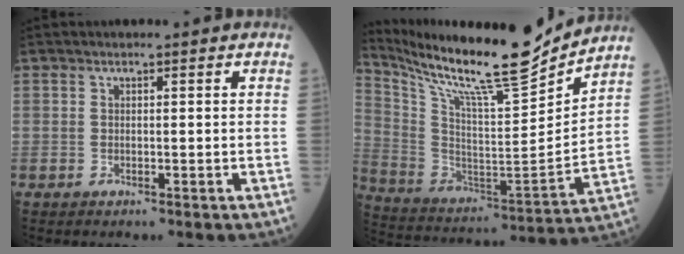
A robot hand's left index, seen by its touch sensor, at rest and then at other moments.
{"total": 21.5, "force": [19.3, 0.6, 9.5], "torque": [-0.196, -0.047, 0.325]}